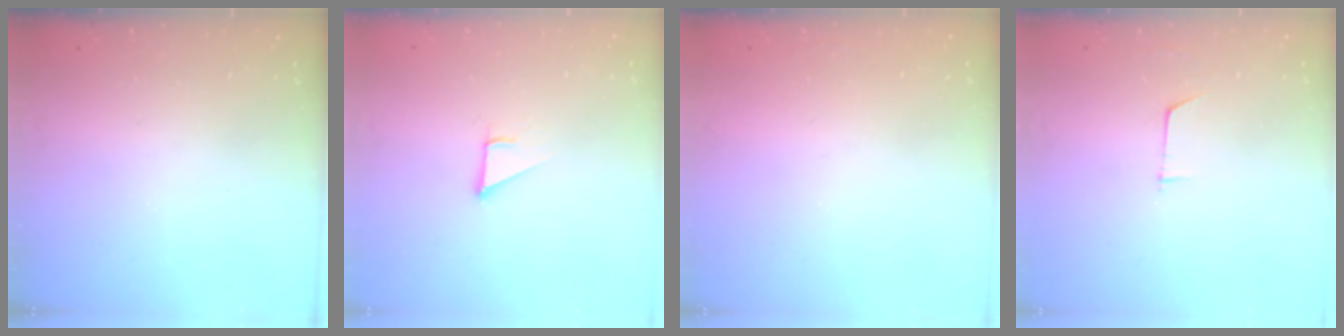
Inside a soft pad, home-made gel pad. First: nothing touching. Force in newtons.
{"total": 1.6, "press": 1.6, "slide": 0.2}
{"total": 1.5, "press": 1.5, "slide": 0.1}
{"total": 3.7, "press": 3.6, "slide": 0.4}